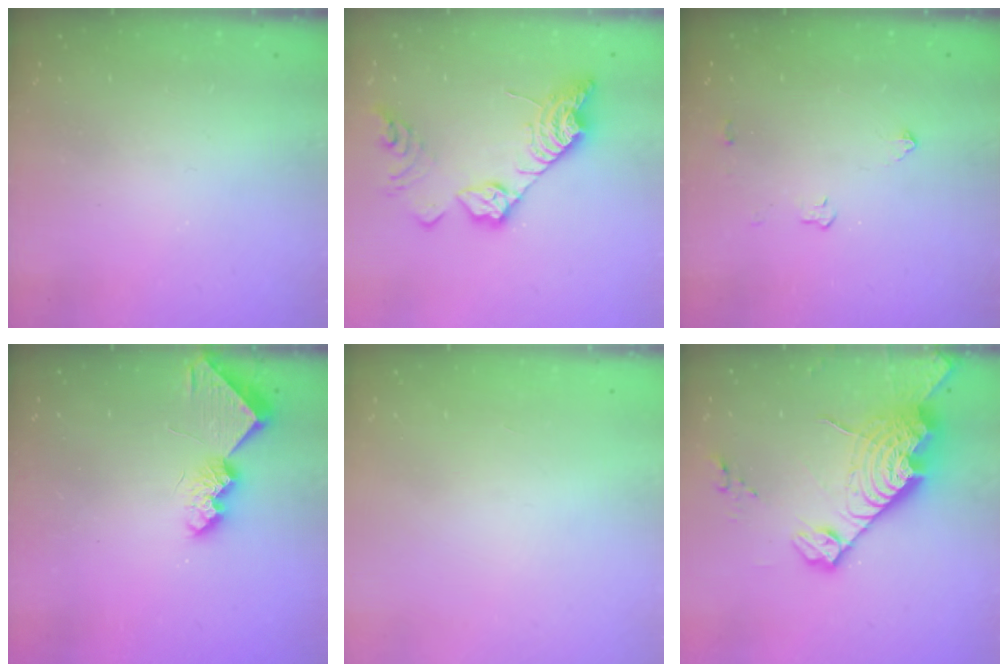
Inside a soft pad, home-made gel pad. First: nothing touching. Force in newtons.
{"total": 16.8, "press": 16.7, "slide": 1.1}
{"total": 3.3, "press": 3.2, "slide": 0.5}
{"total": 8.6, "press": 8.6, "slide": 0.1}
{"total": 0.0}
{"total": 21.8, "press": 21.7, "slide": 2.0}